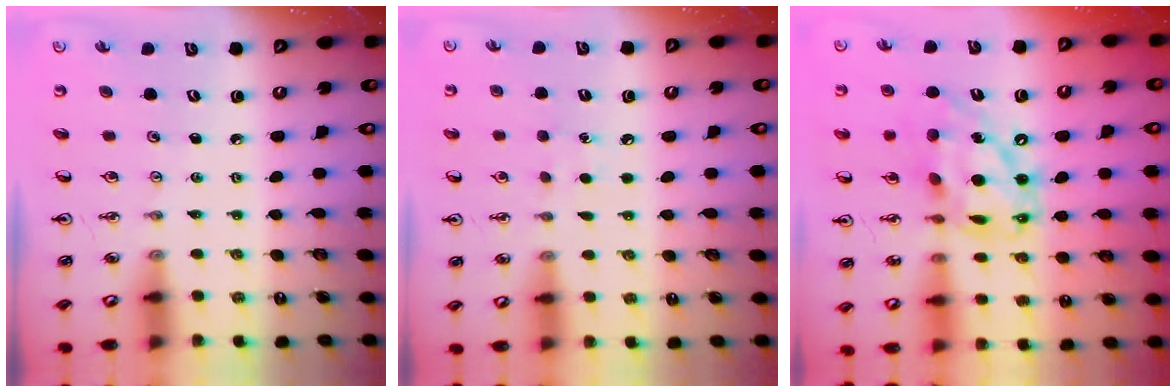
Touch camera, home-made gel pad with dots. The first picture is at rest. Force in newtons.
{"total": 5.8, "press": 5.8, "slide": 0.7}
{"total": 16.8, "press": 16.8, "slide": 1.5}